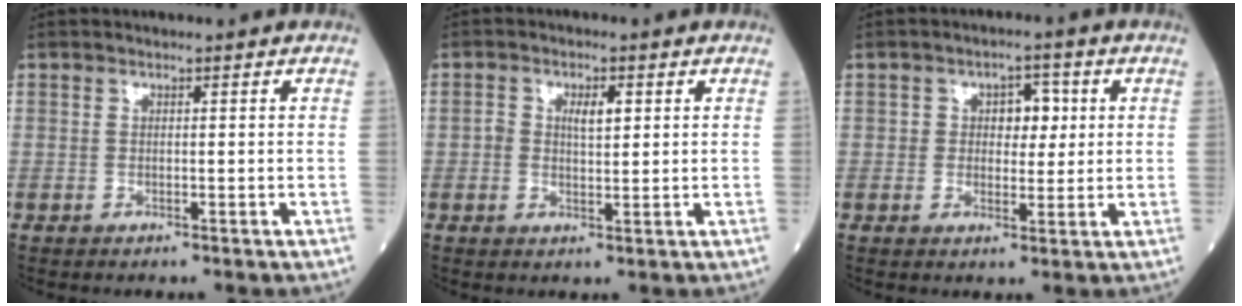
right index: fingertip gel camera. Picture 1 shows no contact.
{"total": 3.5, "force": [0.8, 1.7, 2.9], "torque": [-0.052, 0.010, 0.014]}
{"total": 4.6, "force": [0.9, 3.0, 3.4], "torque": [-0.042, 0.012, 0.014]}